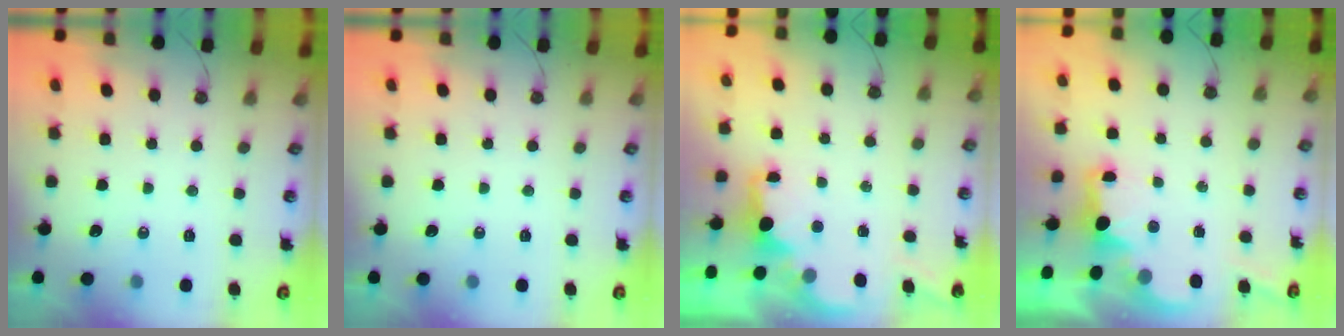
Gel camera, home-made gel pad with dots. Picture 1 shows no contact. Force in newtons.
{"total": 0.0}
{"total": 2.1, "press": 1.9, "slide": 0.8}
{"total": 2.4, "press": 2.3, "slide": 0.8}